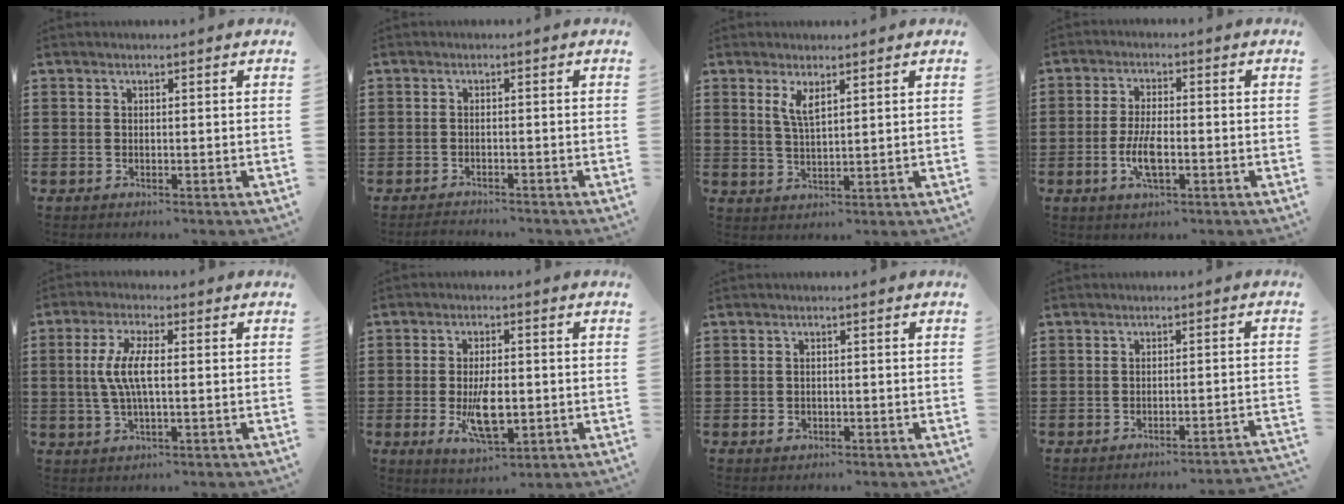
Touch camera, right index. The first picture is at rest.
{"total": 1.5, "force": [-1.5, 0.1, -0.2], "torque": [-0.001, 0.004, -0.034]}
{"total": 3.3, "force": [1.8, 1.0, 2.6], "torque": [-0.055, 0.004, 0.032]}
{"total": 5.2, "force": [-1.5, 1.8, 4.6], "torque": [-0.107, -0.004, -0.033]}
{"total": 6.2, "force": [0.0, 1.9, 5.9], "torque": [-0.130, -0.003, -0.010]}
{"total": 7.6, "force": [-1.3, 3.3, 6.7], "torque": [-0.123, -0.007, -0.024]}
{"total": 1.2, "force": [-0.4, 1.0, 0.6], "torque": [-0.014, 0.003, -0.009]}
{"total": 2.0, "force": [-1.8, -0.2, 0.8], "torque": [-0.016, -0.001, -0.038]}